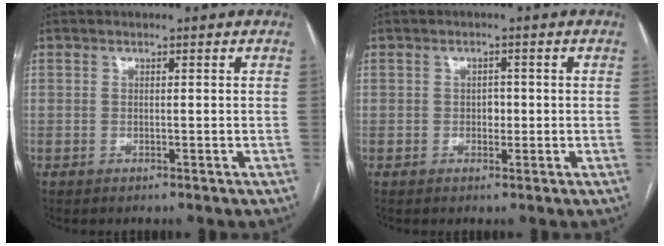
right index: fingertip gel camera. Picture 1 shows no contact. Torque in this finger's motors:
{"motor_torque": [0.20, 0.18, 0.02, 0.01]}